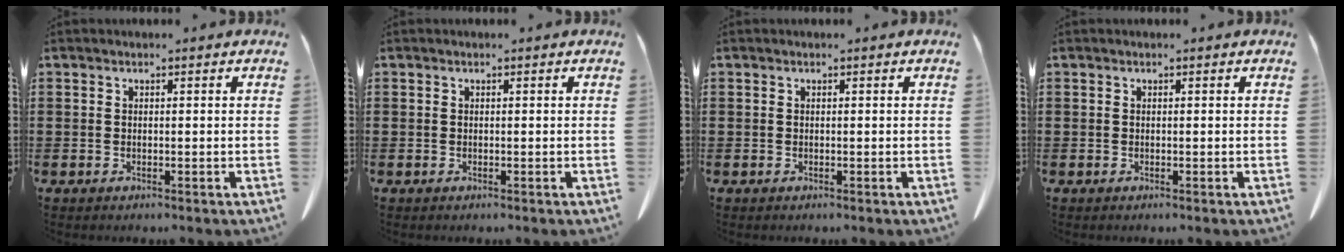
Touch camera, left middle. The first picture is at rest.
{"total": 0.0}
{"total": 0.0}
{"total": 0.0}